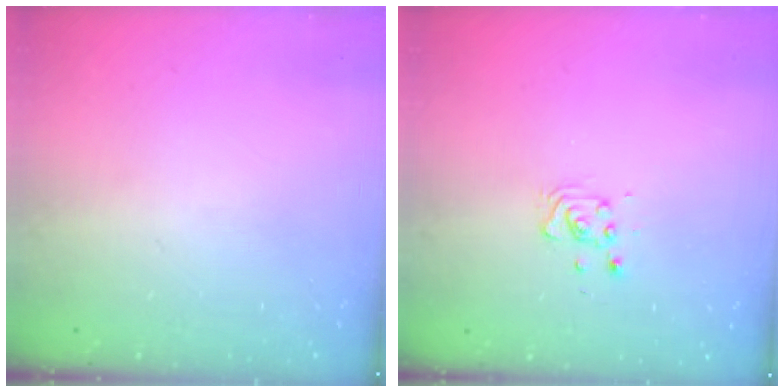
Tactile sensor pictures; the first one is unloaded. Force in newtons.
{"total": 4.7, "press": 4.6, "slide": 1.1}